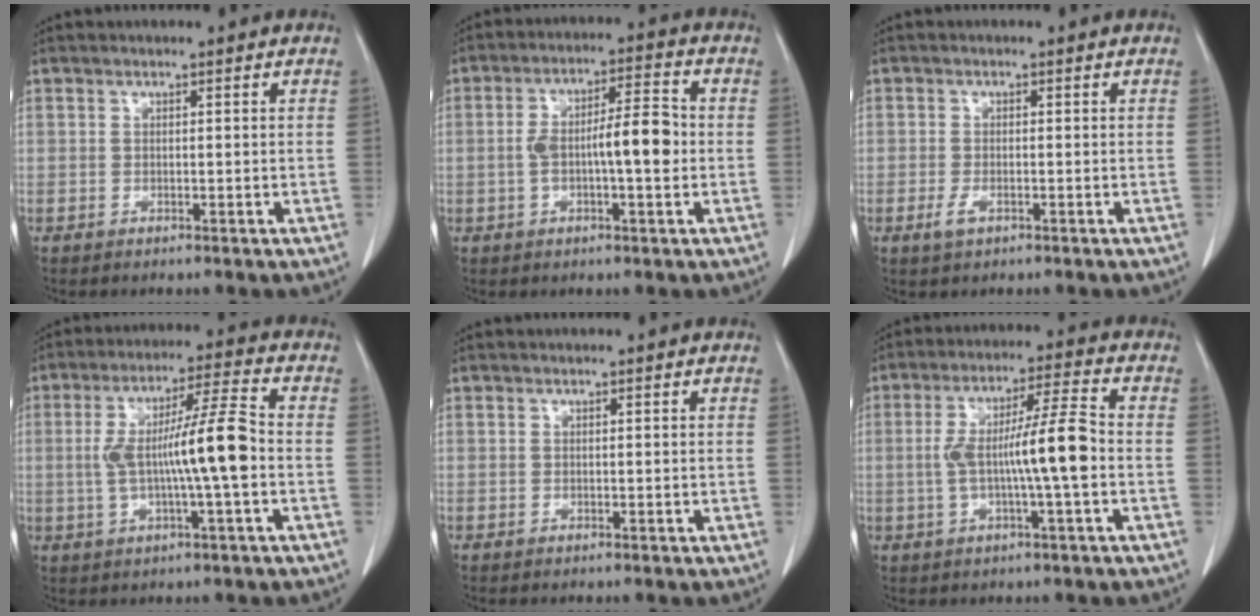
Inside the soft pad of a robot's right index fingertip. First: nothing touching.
{"total": 8.8, "force": [-0.9, 1.9, 8.5], "torque": [-0.155, 0.020, -0.013]}
{"total": 2.0, "force": [-0.9, 0.9, 1.6], "torque": [-0.034, -0.001, -0.011]}
{"total": 11.5, "force": [-1.0, 0.3, 11.5], "torque": [-0.212, 0.017, -0.018]}
{"total": 0.0}
{"total": 10.2, "force": [-1.2, 0.2, 10.1], "torque": [-0.189, 0.019, -0.022]}